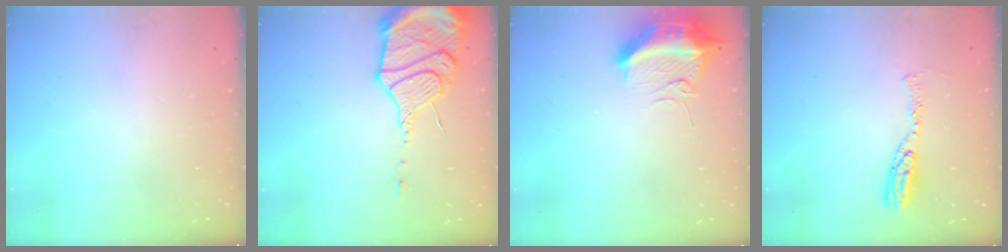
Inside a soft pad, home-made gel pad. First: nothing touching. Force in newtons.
{"total": 17.0, "press": 16.9, "slide": 1.6}
{"total": 11.6, "press": 11.5, "slide": 1.3}
{"total": 8.2, "press": 8.1, "slide": 0.7}